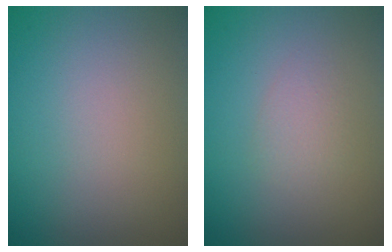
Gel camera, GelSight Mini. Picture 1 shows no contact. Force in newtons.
{"total": 1.4, "press": 1.4, "slide": 0.0}